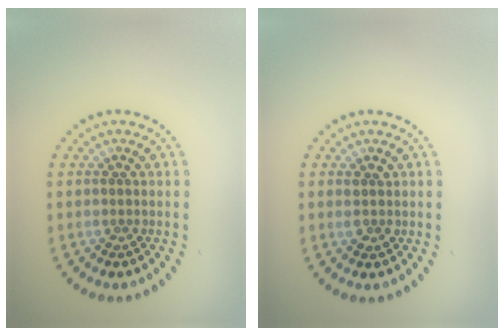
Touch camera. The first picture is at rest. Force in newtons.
{"total": 1.4, "press": 1.3, "slide": 0.3}